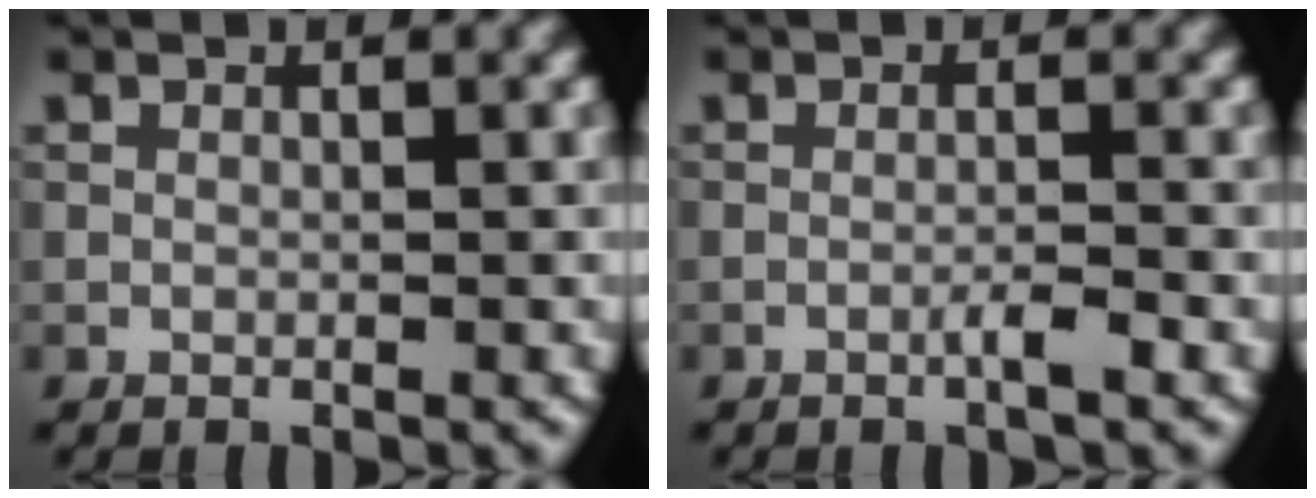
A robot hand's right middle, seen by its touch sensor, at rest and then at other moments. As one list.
[{"total": 1.6, "force": [-0.7, 0.1, 1.4], "torque": [-0.023, 0.000, -0.016]}]